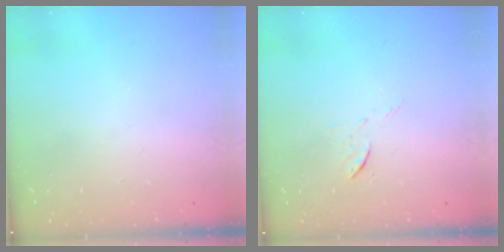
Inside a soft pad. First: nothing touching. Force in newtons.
{"total": 5.3, "press": 5.3, "slide": 0.6}